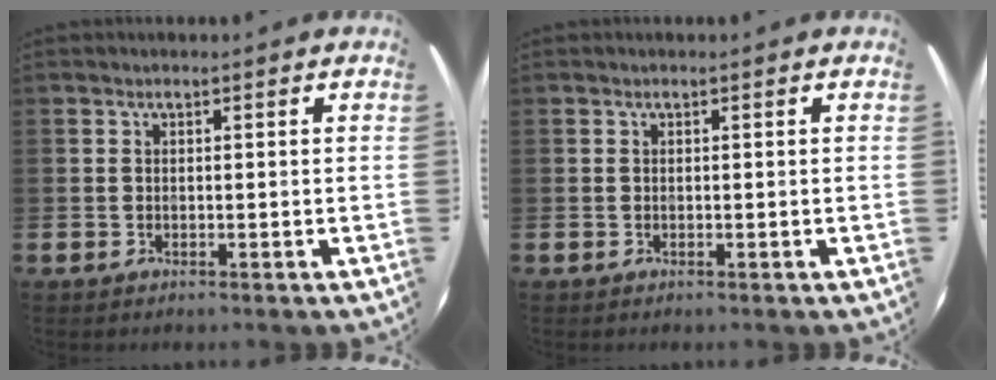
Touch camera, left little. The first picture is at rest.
{"total": 0.0}